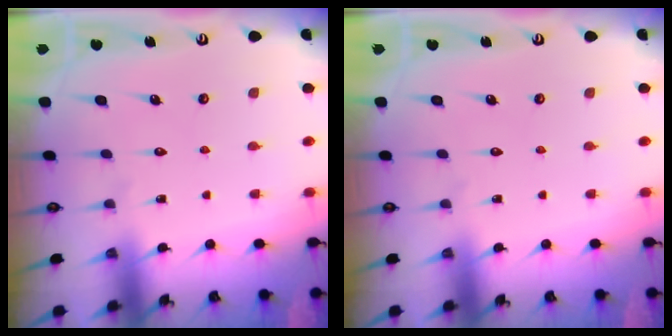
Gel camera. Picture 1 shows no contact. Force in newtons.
{"total": 0.0}